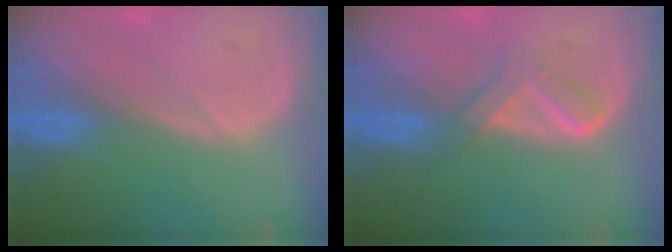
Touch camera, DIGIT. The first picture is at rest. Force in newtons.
{"total": 3.6, "press": 3.6, "slide": 0.3}